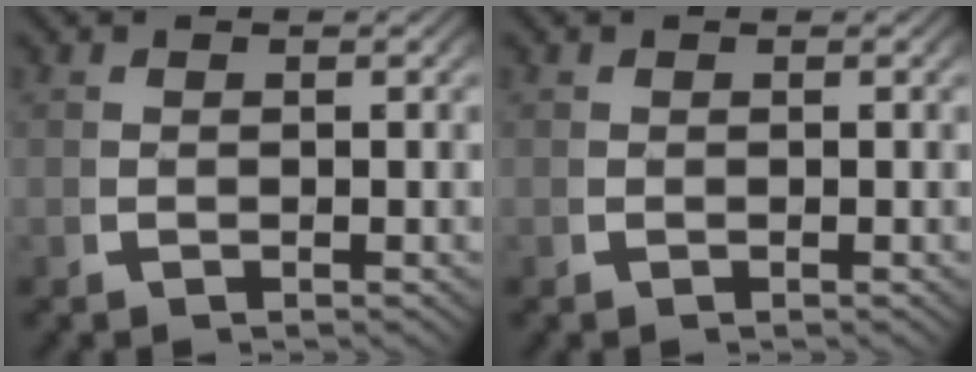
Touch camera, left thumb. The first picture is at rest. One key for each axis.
{"total": 0.0}